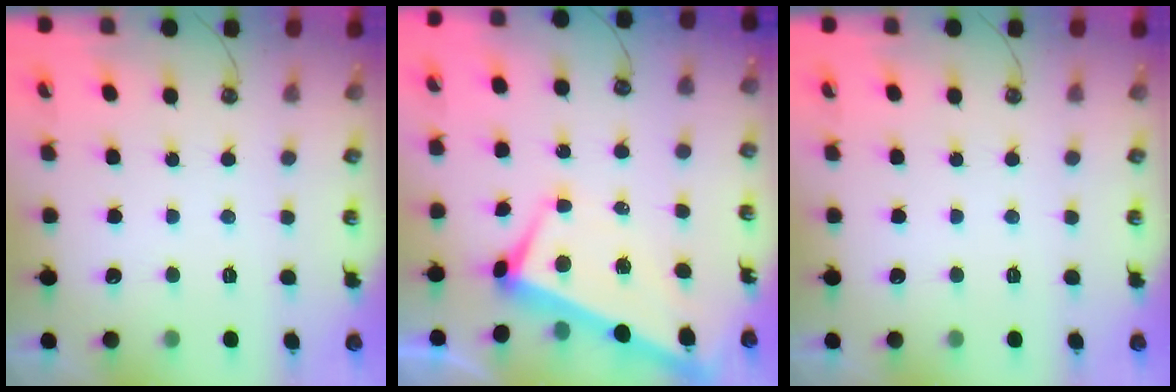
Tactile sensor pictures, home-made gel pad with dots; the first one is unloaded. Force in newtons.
{"total": 1.6, "press": 1.2, "slide": 0.9}
{"total": 0.0}